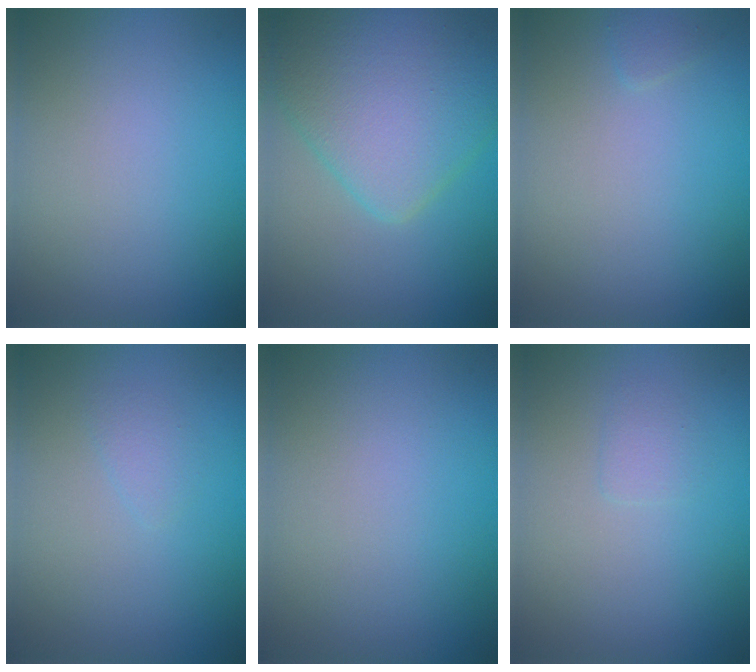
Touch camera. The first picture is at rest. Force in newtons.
{"total": 7.8, "press": 7.8, "slide": 0.2}
{"total": 0.5, "press": 0.5, "slide": 0.0}
{"total": 0.8, "press": 0.8, "slide": 0.0}
{"total": 0.0}
{"total": 0.8, "press": 0.8, "slide": 0.0}